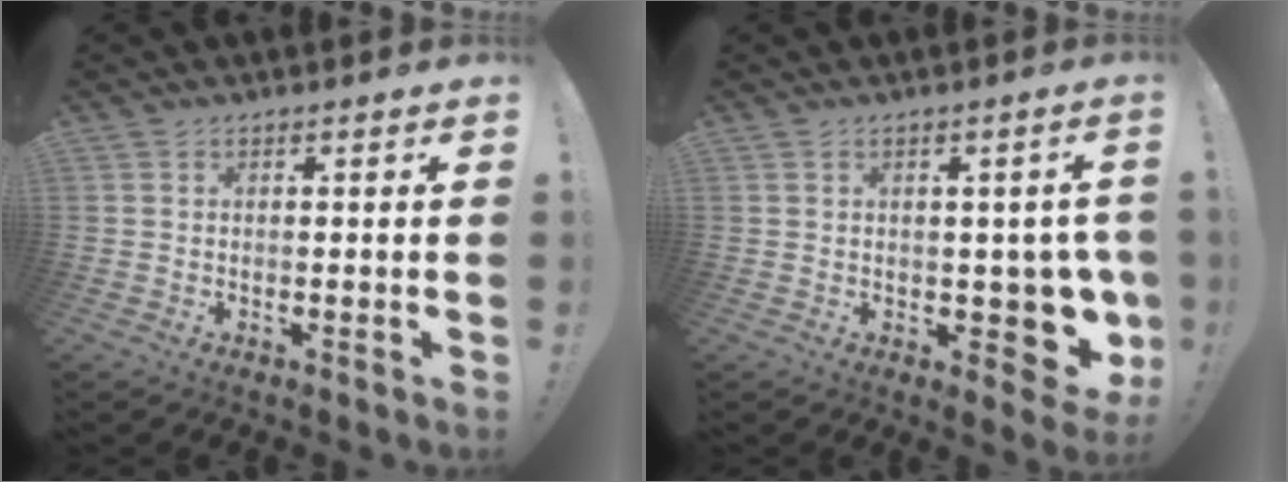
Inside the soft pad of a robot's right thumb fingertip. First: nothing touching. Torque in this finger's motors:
{"motor_torque": [1.14, 1.11, 0.40, -0.33, 0.15]}